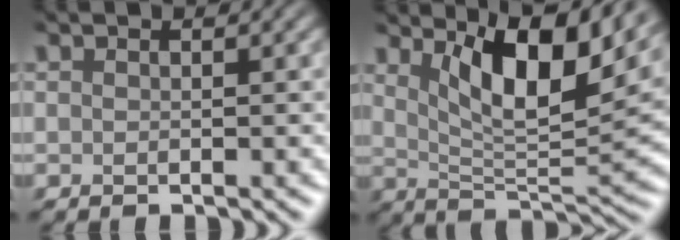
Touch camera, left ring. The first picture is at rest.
{"total": 8.6, "force": [4.1, 2.6, 7.1], "torque": [-0.114, -0.013, 0.072]}